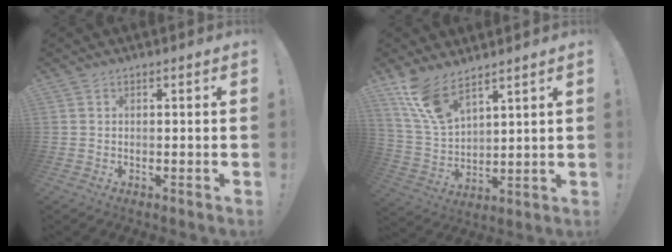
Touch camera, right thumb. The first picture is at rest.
{"total": 11.5, "force": [8.9, 4.2, 6.1], "torque": [-0.127, -0.048, 0.172]}